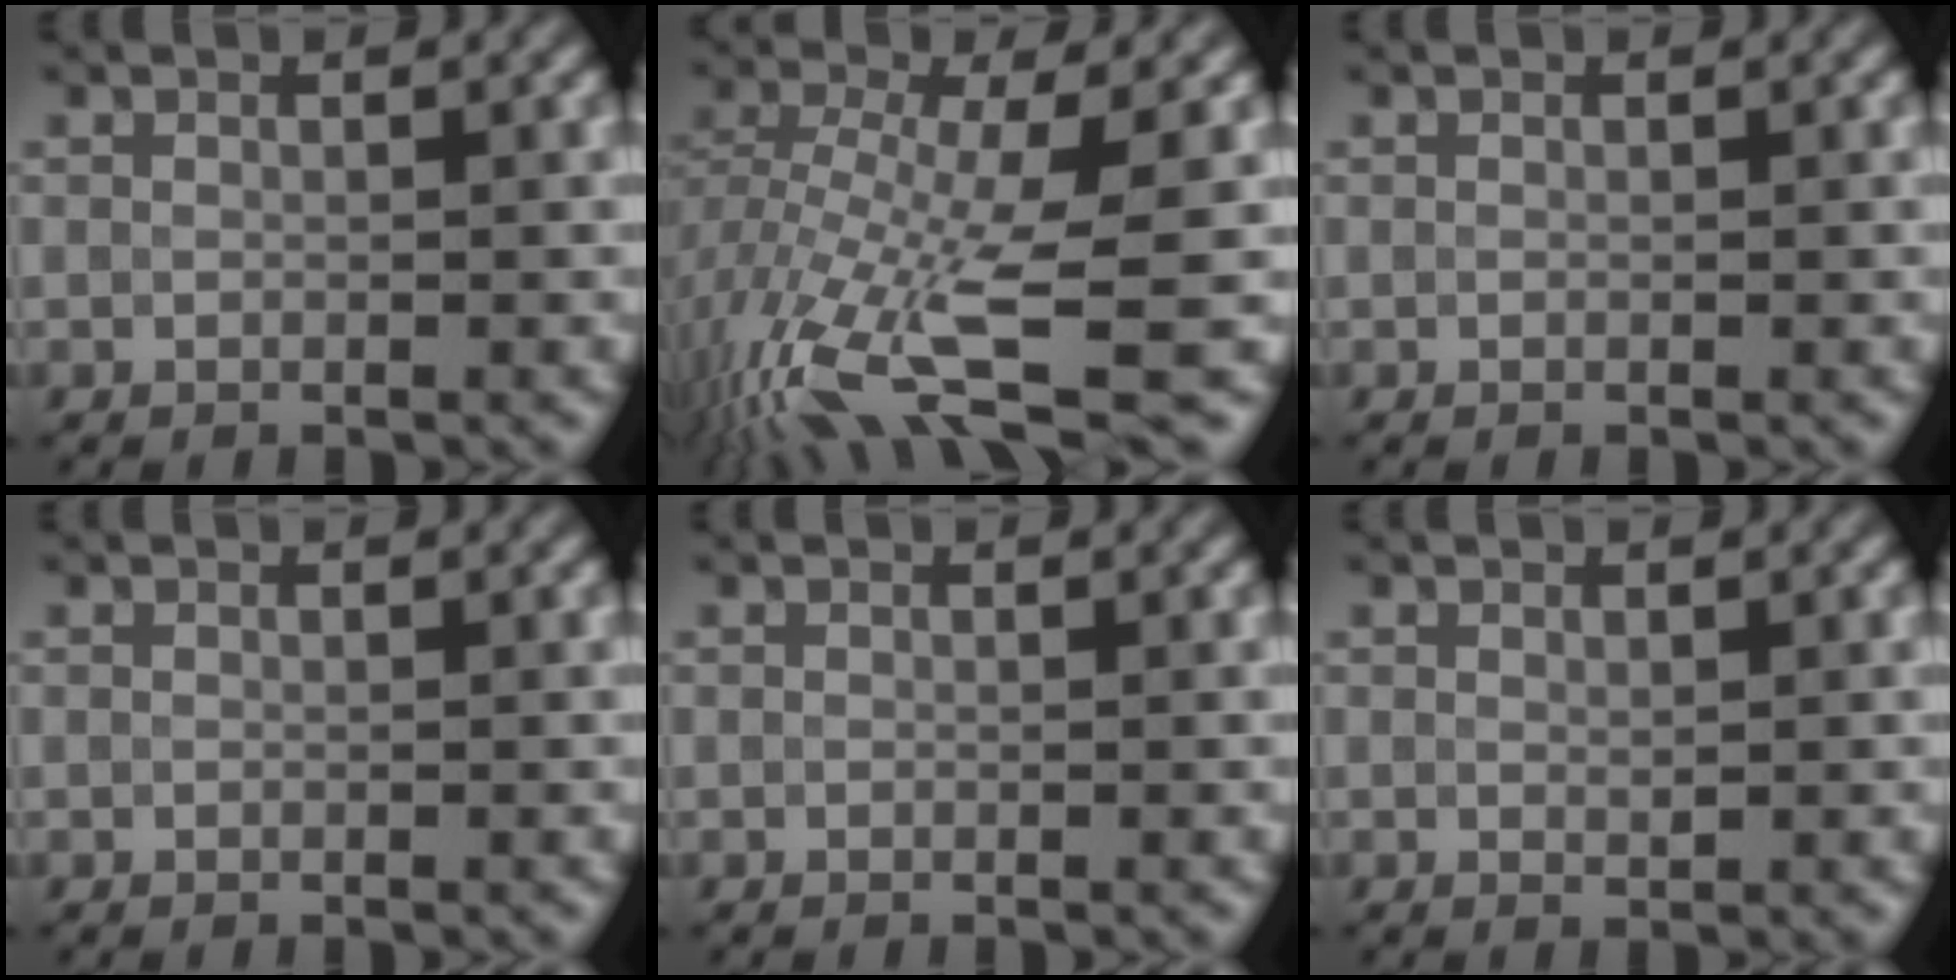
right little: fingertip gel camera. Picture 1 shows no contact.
{"total": 11.5, "force": [-4.4, 3.8, 10.0], "torque": [-0.213, -0.023, -0.078]}
{"total": 0.0}
{"total": 0.0}
{"total": 0.0}
{"total": 0.6, "force": [0.1, 0.3, 0.5], "torque": [-0.006, -0.002, 0.003]}